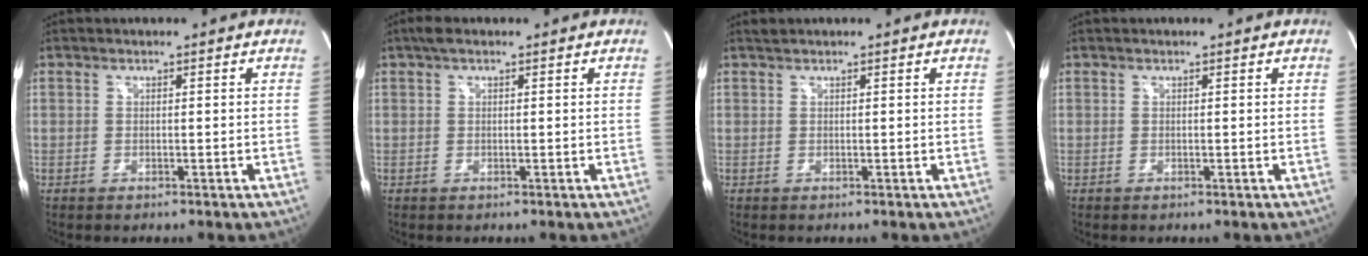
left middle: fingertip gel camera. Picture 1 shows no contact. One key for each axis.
{"total": 2.1, "fx": 1.3, "fy": 0.7, "fz": 1.5, "tx": -0.035, "ty": 0.022, "tz": 0.023}
{"total": 0.6, "fx": 0.5, "fy": -0.1, "fz": 0.1, "tx": -0.011, "ty": 0.008, "tz": 0.015}
{"total": 0.0}